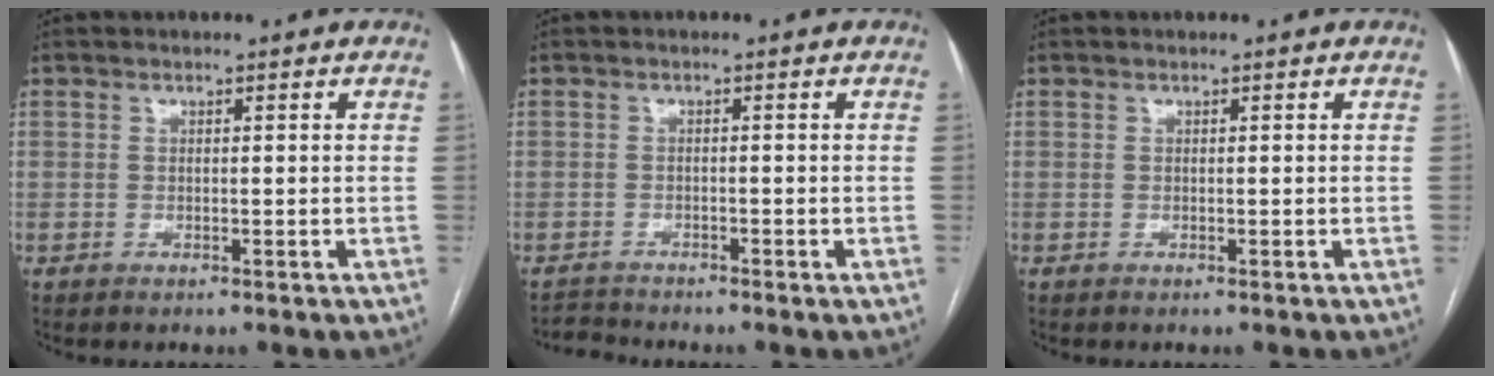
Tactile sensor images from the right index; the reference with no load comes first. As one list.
[{"total": 1.9, "force": [-1.7, -0.2, -0.9], "torque": [0.017, -0.014, -0.030]}, {"total": 0.0}]